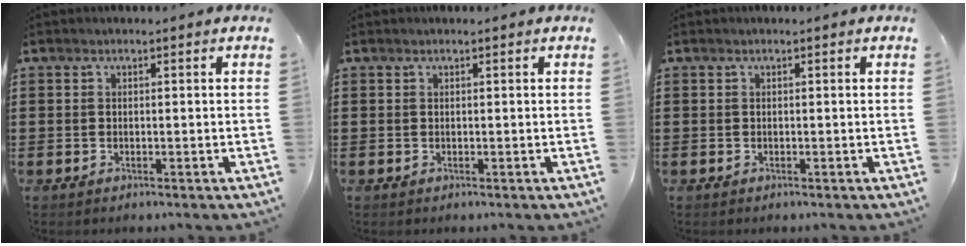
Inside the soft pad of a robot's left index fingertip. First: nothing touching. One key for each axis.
{"total": 0.0}
{"total": 0.0}